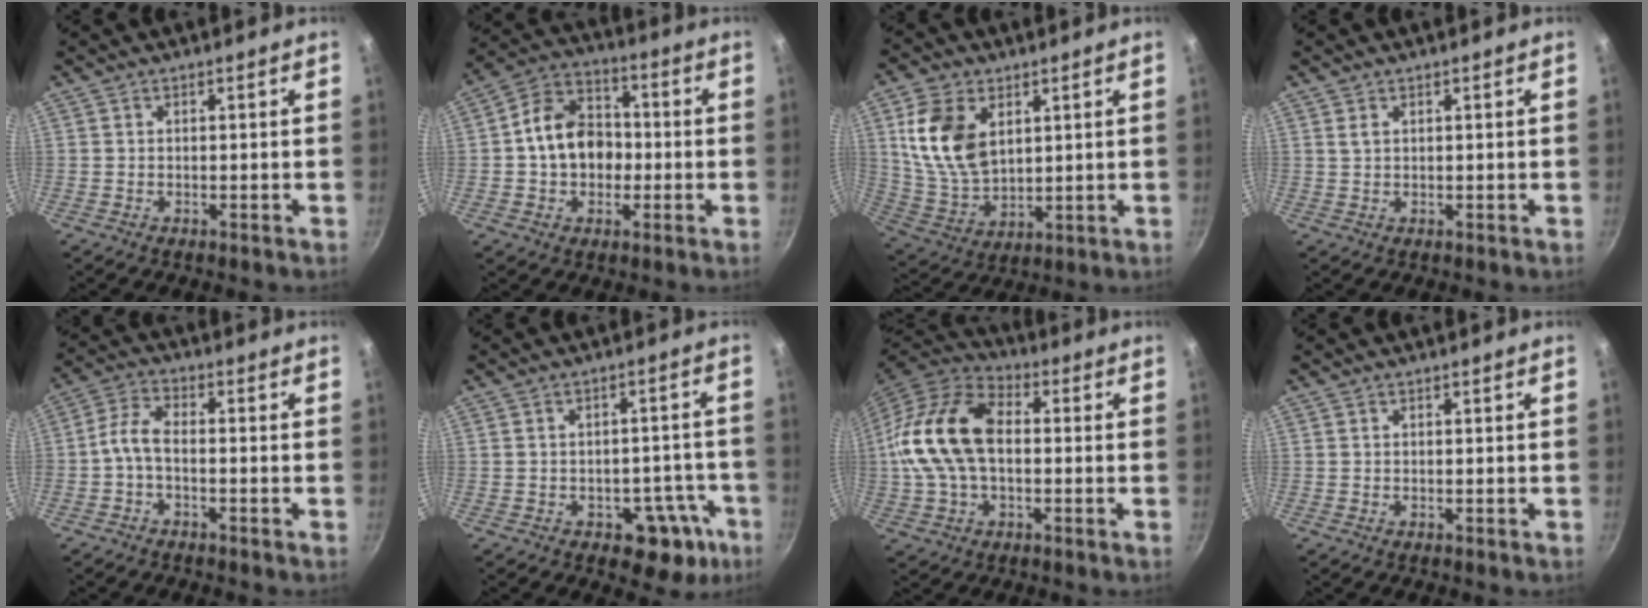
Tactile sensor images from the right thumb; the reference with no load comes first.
{"total": 12.5, "force": [-0.6, 9.7, 7.8], "torque": [-0.098, 0.030, -0.024]}
{"total": 14.3, "force": [4.4, 9.3, 9.9], "torque": [-0.174, -0.021, 0.098]}
{"total": 1.3, "force": [0.6, 0.8, 0.8], "torque": [-0.015, 0.000, 0.013]}
{"total": 4.7, "force": [-1.8, 2.1, 3.8], "torque": [-0.089, 0.027, -0.045]}
{"total": 9.9, "force": [-4.8, 6.4, 5.9], "torque": [-0.009, 0.046, -0.044]}
{"total": 18.2, "force": [0.4, 11.6, 14.0], "torque": [-0.257, 0.034, -0.005]}
{"total": 0.0}